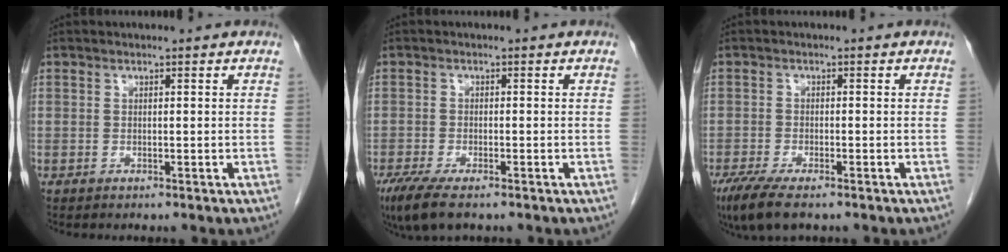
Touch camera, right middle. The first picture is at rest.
{"total": 6.3, "force": [-4.4, 1.6, 4.2], "torque": [-0.077, -0.017, -0.073]}
{"total": 6.6, "force": [-4.7, 1.6, 4.4], "torque": [-0.080, -0.017, -0.079]}